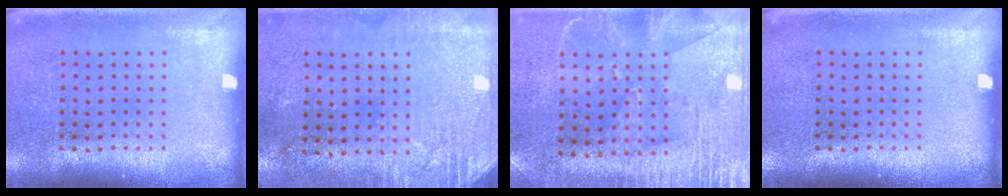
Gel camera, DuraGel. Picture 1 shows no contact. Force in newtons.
{"total": 2.8, "press": 2.3, "slide": 1.6}
{"total": 2.8, "press": 2.4, "slide": 1.5}
{"total": 0.0}